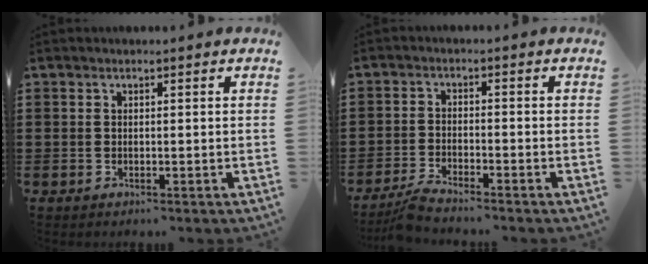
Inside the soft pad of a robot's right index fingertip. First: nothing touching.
{"total": 3.0, "force": [-2.9, -0.2, 0.5], "torque": [-0.024, -0.003, -0.063]}